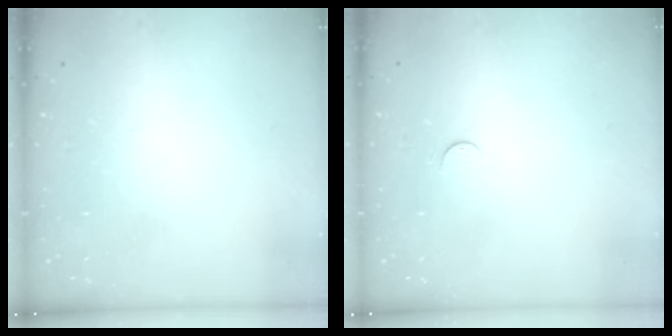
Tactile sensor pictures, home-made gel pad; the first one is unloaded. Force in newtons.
{"total": 3.5, "press": 3.5, "slide": 0.3}